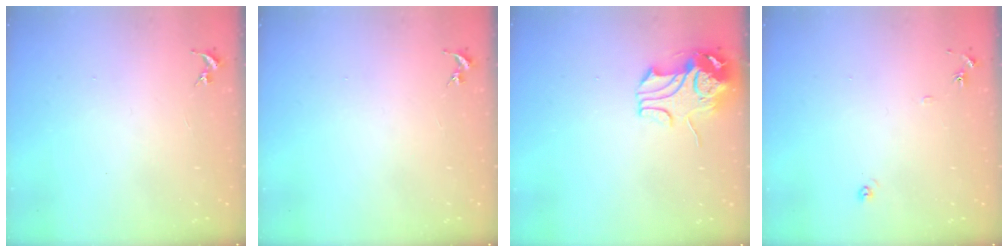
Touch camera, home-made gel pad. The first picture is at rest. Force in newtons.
{"total": 0.0}
{"total": 9.7, "press": 9.6, "slide": 1.7}
{"total": 5.8, "press": 5.8, "slide": 0.6}